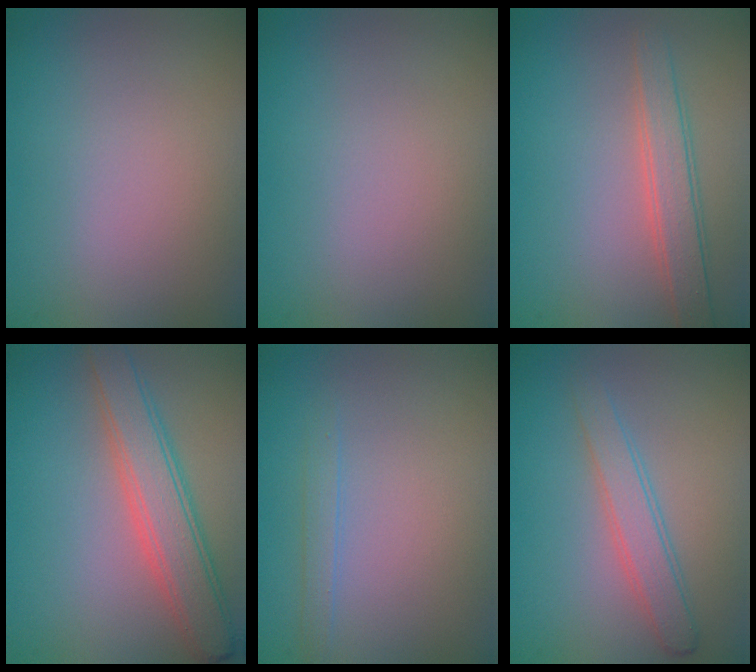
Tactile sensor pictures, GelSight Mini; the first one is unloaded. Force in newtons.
{"total": 0.0}
{"total": 3.0, "press": 3.0, "slide": 0.2}
{"total": 4.8, "press": 4.8, "slide": 0.2}
{"total": 1.1, "press": 1.1, "slide": 0.1}
{"total": 2.6, "press": 2.6, "slide": 0.2}